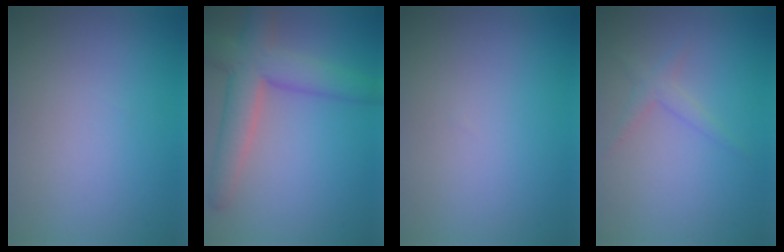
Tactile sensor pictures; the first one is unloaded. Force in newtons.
{"total": 6.4, "press": 6.4, "slide": 0.4}
{"total": 0.0}
{"total": 1.4, "press": 1.4, "slide": 0.1}